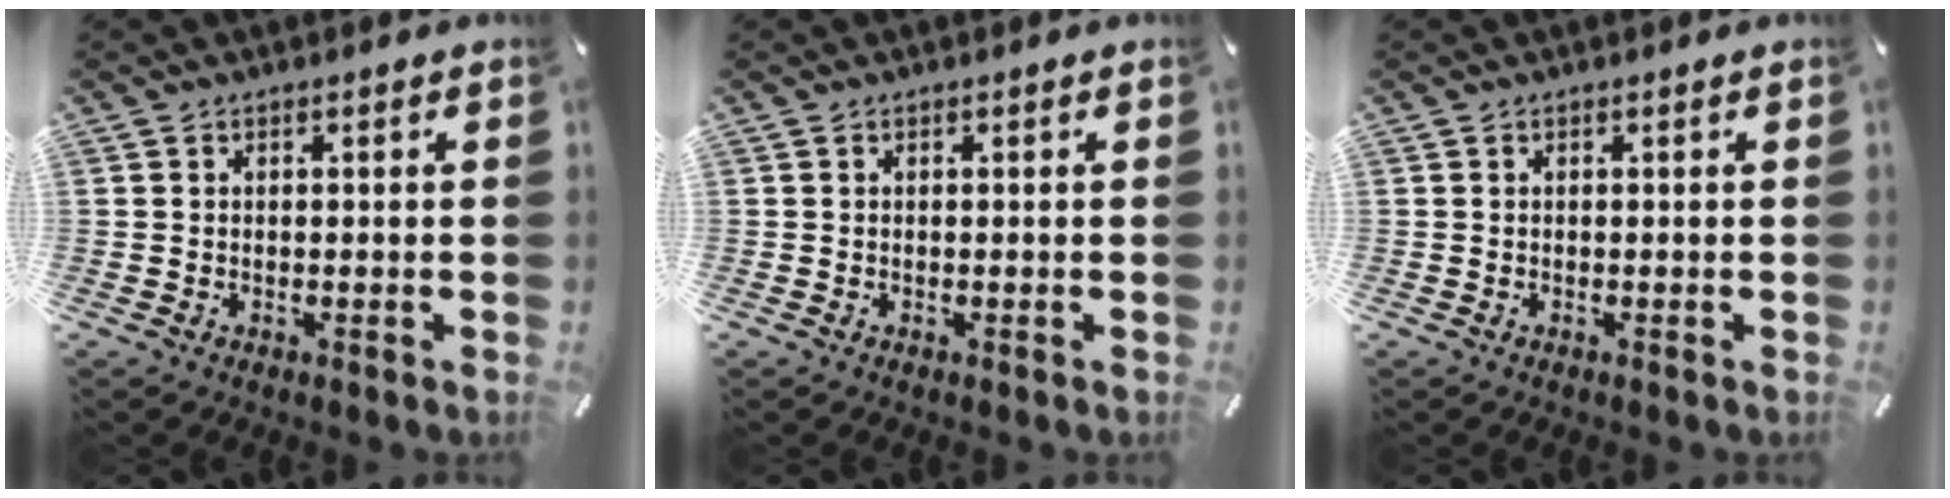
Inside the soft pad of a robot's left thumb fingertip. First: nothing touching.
{"total": 0.0}
{"total": 0.0}